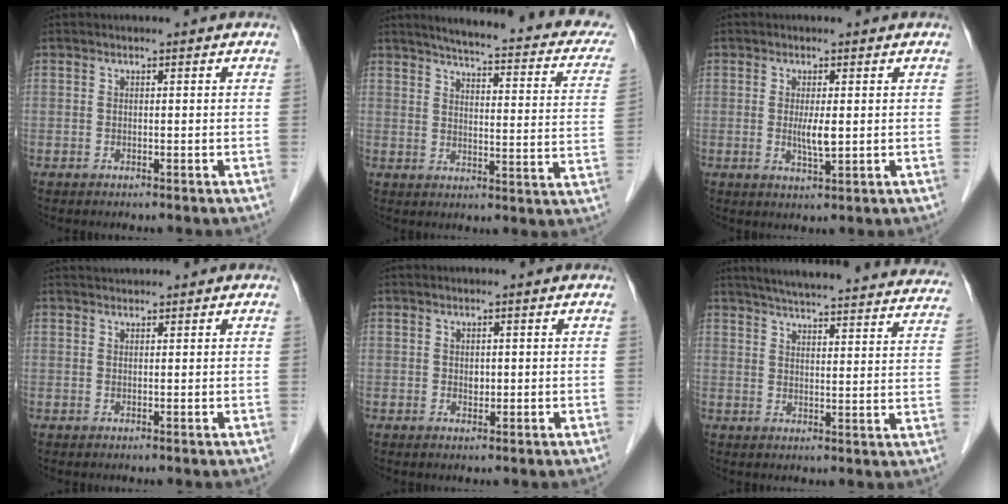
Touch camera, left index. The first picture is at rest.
{"total": 21.8, "force": [18.2, 3.5, 11.4], "torque": [-0.139, -0.024, 0.200]}
{"total": 3.1, "force": [0.0, 0.4, 3.1], "torque": [-0.060, -0.010, 0.002]}
{"total": 1.5, "force": [1.4, 0.3, 0.3], "torque": [-0.009, 0.017, 0.025]}
{"total": 1.1, "force": [0.0, 0.8, 0.8], "torque": [-0.012, -0.003, 0.001]}
{"total": 30.9, "force": [28.4, 3.4, 11.5], "torque": [-0.177, -0.052, 0.336]}